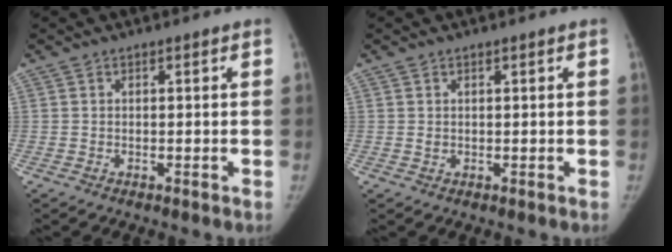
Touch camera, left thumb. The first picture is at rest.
{"total": 0.9, "force": [0.4, 0.6, 0.5], "torque": [-0.005, -0.004, 0.009]}